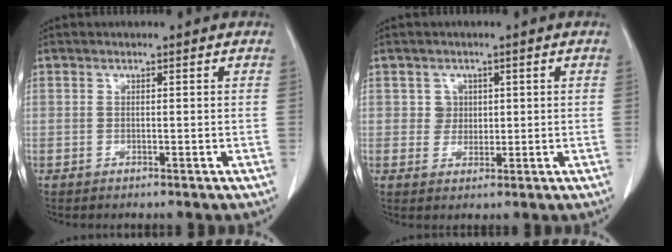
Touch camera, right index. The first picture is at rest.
{"total": 2.4, "force": [0.7, 2.3, 0.3], "torque": [0.001, 0.001, 0.010]}